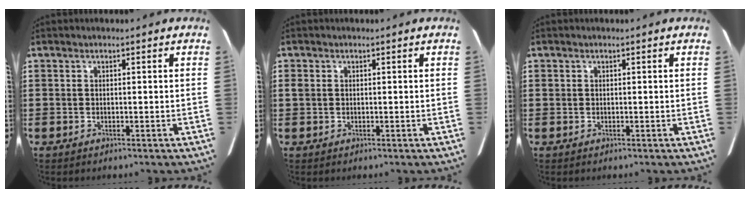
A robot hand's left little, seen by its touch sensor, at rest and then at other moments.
{"total": 1.0, "force": [0.2, 0.8, 0.6], "torque": [-0.015, 0.006, 0.003]}
{"total": 0.6, "force": [0.2, 0.5, 0.2], "torque": [-0.006, 0.005, 0.003]}